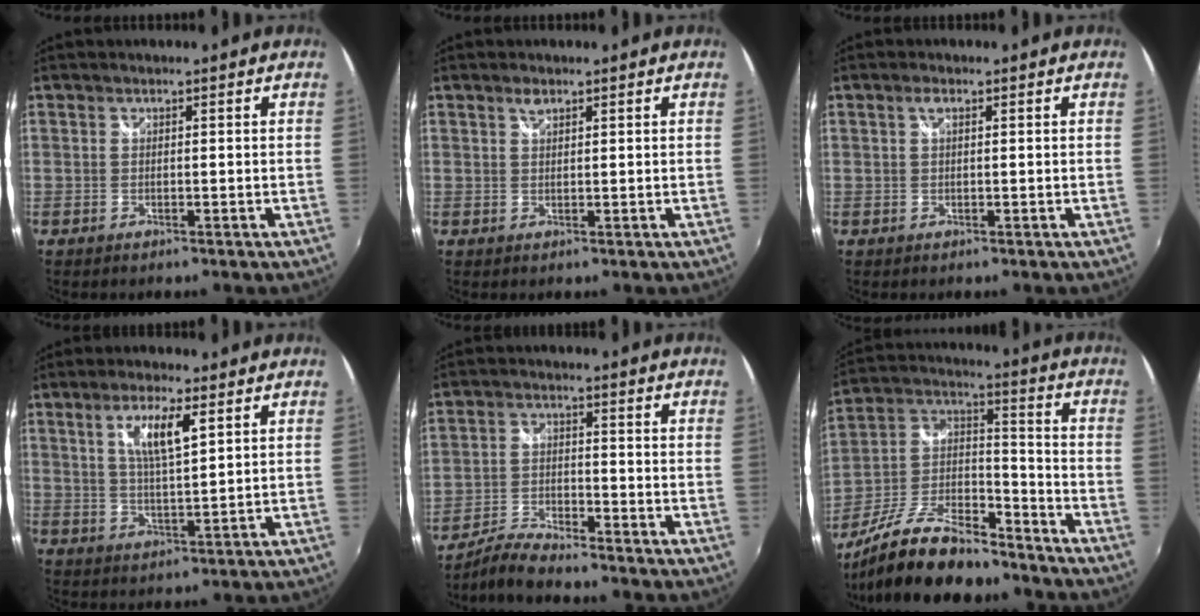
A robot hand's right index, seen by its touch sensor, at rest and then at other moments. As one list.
[{"total": 1.4, "force": [1.0, 0.6, 0.8], "torque": [-0.013, 0.003, 0.016]}, {"total": 1.2, "force": [0.5, 0.4, 1.0], "torque": [-0.020, 0.004, 0.006]}, {"total": 7.2, "force": [3.1, 1.5, 6.4], "torque": [-0.118, 0.000, 0.058]}, {"total": 5.6, "force": [-5.3, 0.6, 1.8], "torque": [-0.045, -0.001, -0.106]}, {"total": 19.6, "force": [-14.9, 6.3, 11.1], "torque": [-0.231, -0.008, -0.258]}]